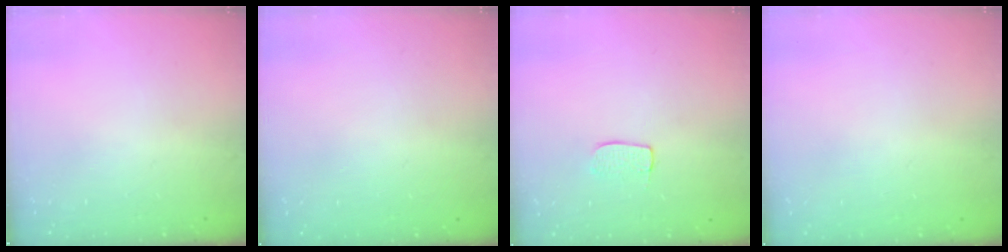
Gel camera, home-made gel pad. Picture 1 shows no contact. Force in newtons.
{"total": 0.0}
{"total": 5.0, "press": 5.0, "slide": 0.3}
{"total": 0.0}